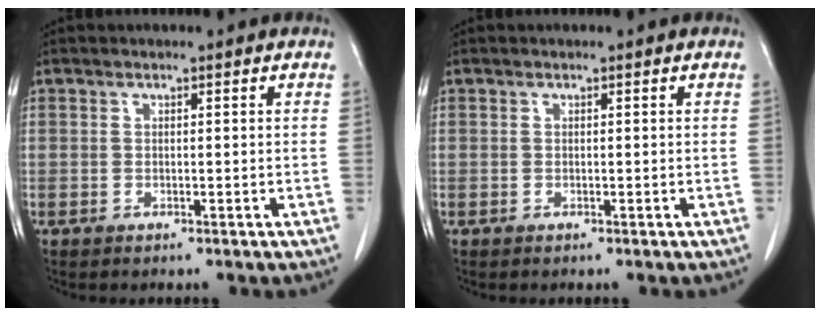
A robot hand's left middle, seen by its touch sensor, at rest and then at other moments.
{"total": 0.0}